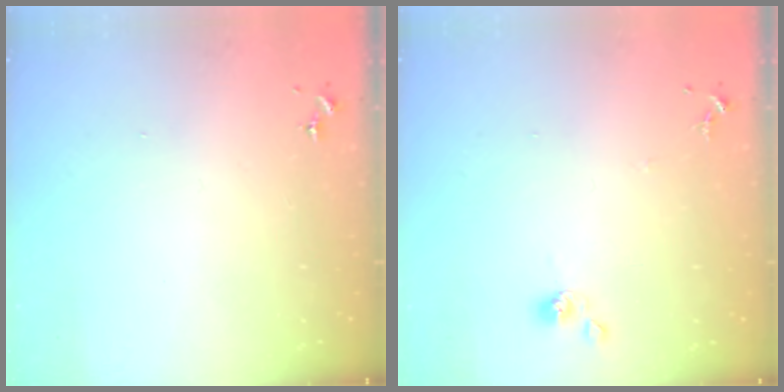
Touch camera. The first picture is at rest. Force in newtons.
{"total": 6.4, "press": 6.3, "slide": 0.8}